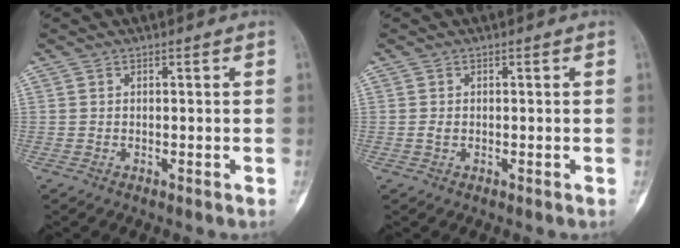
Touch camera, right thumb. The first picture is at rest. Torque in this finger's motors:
{"motor_torque": [0.81, -0.01, 0.39, -0.18, 0.05]}